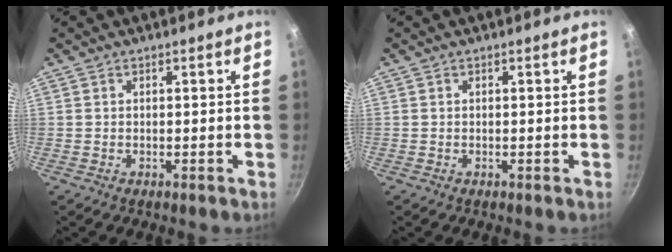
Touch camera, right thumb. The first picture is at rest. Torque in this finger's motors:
{"motor_torque": [-0.15, 0.16, 0.11, 0.09, -0.03]}